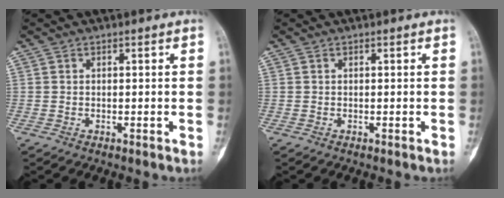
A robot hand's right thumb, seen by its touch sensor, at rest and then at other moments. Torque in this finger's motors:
{"motor_torque": [0.43, 0.19, -0.33, 0.02, 0.08]}